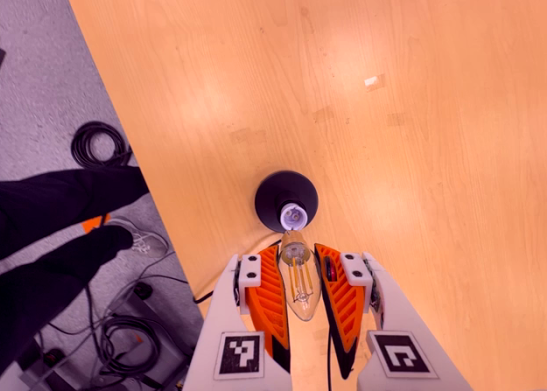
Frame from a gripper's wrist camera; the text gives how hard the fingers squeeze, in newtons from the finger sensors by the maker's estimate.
{"total": 22.4, "left": 24.2, "right": 20.7}